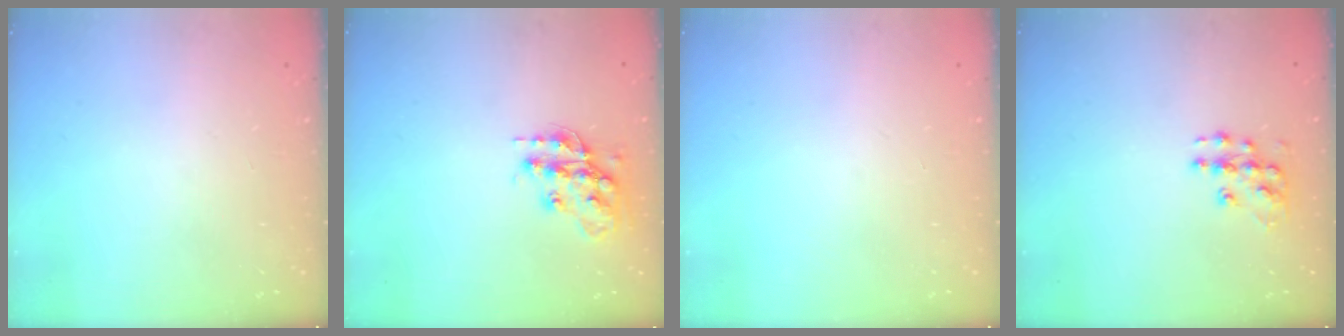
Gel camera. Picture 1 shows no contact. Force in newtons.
{"total": 15.4, "press": 15.4, "slide": 1.0}
{"total": 0.0}
{"total": 8.9, "press": 8.8, "slide": 0.6}